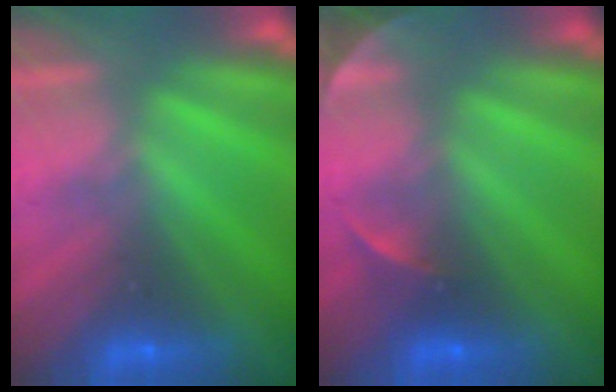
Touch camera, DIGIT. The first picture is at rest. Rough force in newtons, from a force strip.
{"total": 2.2}